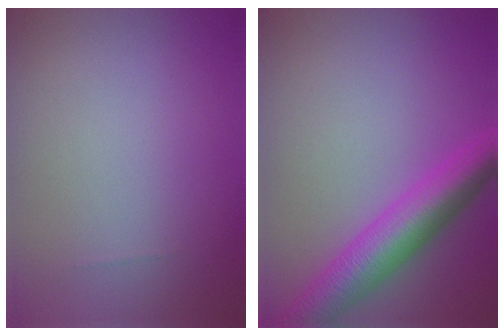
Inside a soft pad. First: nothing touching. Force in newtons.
{"total": 6.5, "press": 6.5, "slide": 0.2}